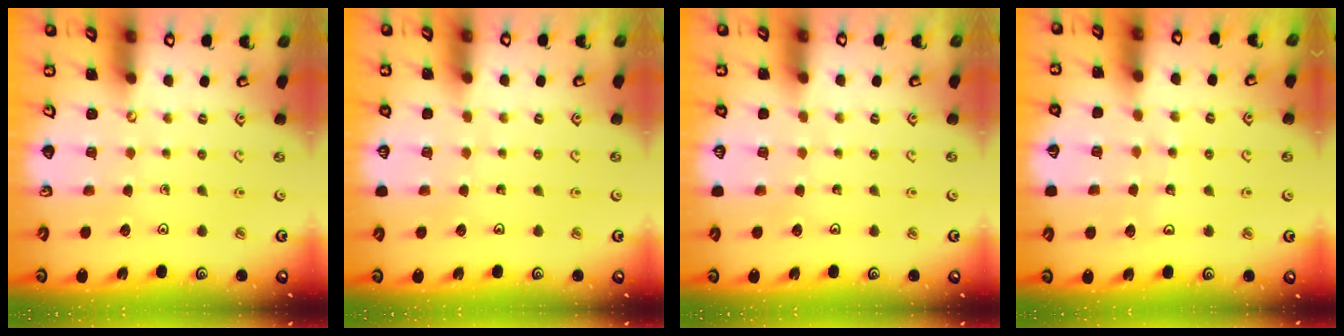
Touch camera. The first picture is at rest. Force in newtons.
{"total": 0.0}
{"total": 0.0}
{"total": 5.9, "press": 5.9, "slide": 0.8}